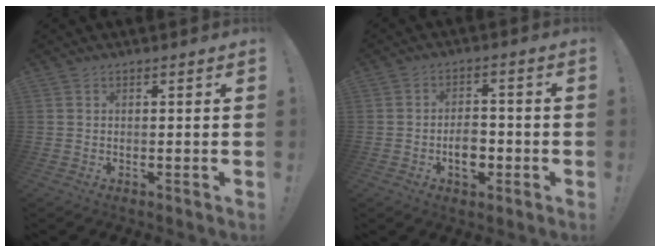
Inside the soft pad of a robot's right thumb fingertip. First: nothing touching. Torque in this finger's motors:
{"motor_torque": [1.08, 0.82, 0.45, -0.51, 0.00]}